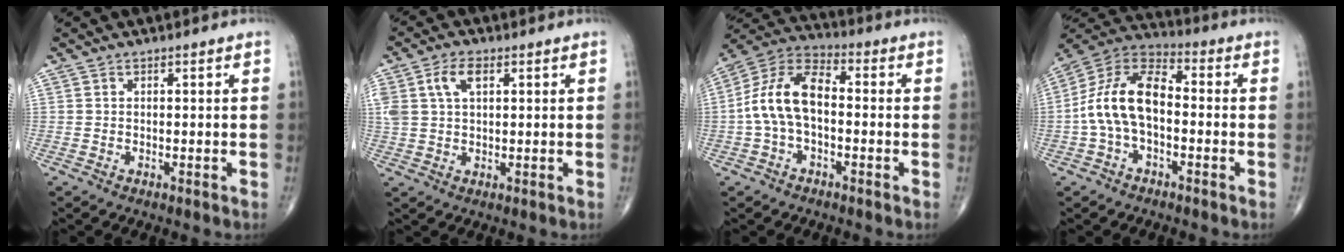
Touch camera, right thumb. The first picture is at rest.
{"total": 6.5, "force": [2.4, 3.6, 4.8], "torque": [-0.107, 0.008, 0.050]}
{"total": 11.9, "force": [-0.9, 6.7, 9.7], "torque": [-0.190, 0.039, -0.028]}
{"total": 13.3, "force": [-1.5, 7.6, 10.9], "torque": [-0.207, 0.042, -0.039]}